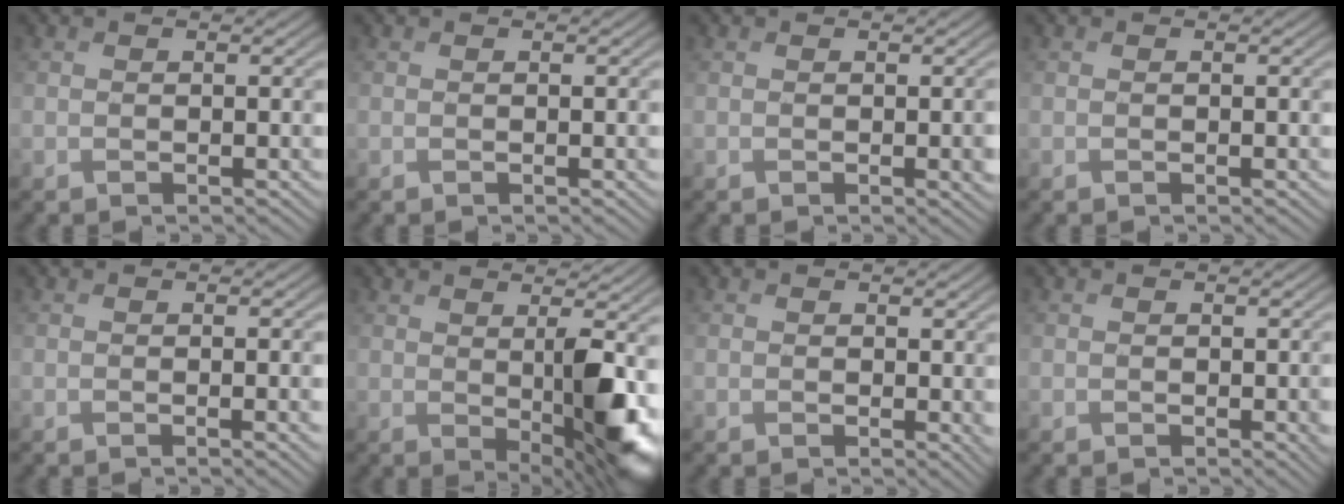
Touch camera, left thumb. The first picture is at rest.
{"total": 0.0}
{"total": 1.2, "force": [-0.2, 0.5, 1.1], "torque": [-0.013, -0.007, -0.002]}
{"total": 0.7, "force": [-0.5, 0.3, 0.3], "torque": [-0.004, -0.005, -0.013]}
{"total": 2.3, "force": [-0.2, 0.4, 2.2], "torque": [-0.033, 0.000, -0.005]}
{"total": 7.1, "force": [0.6, 2.6, 6.6], "torque": [-0.102, -0.011, 0.013]}
{"total": 1.3, "force": [0.4, 0.8, 0.9], "torque": [-0.012, -0.004, 0.009]}
{"total": 0.8, "force": [0.1, 0.5, 0.6], "torque": [-0.007, -0.004, 0.001]}